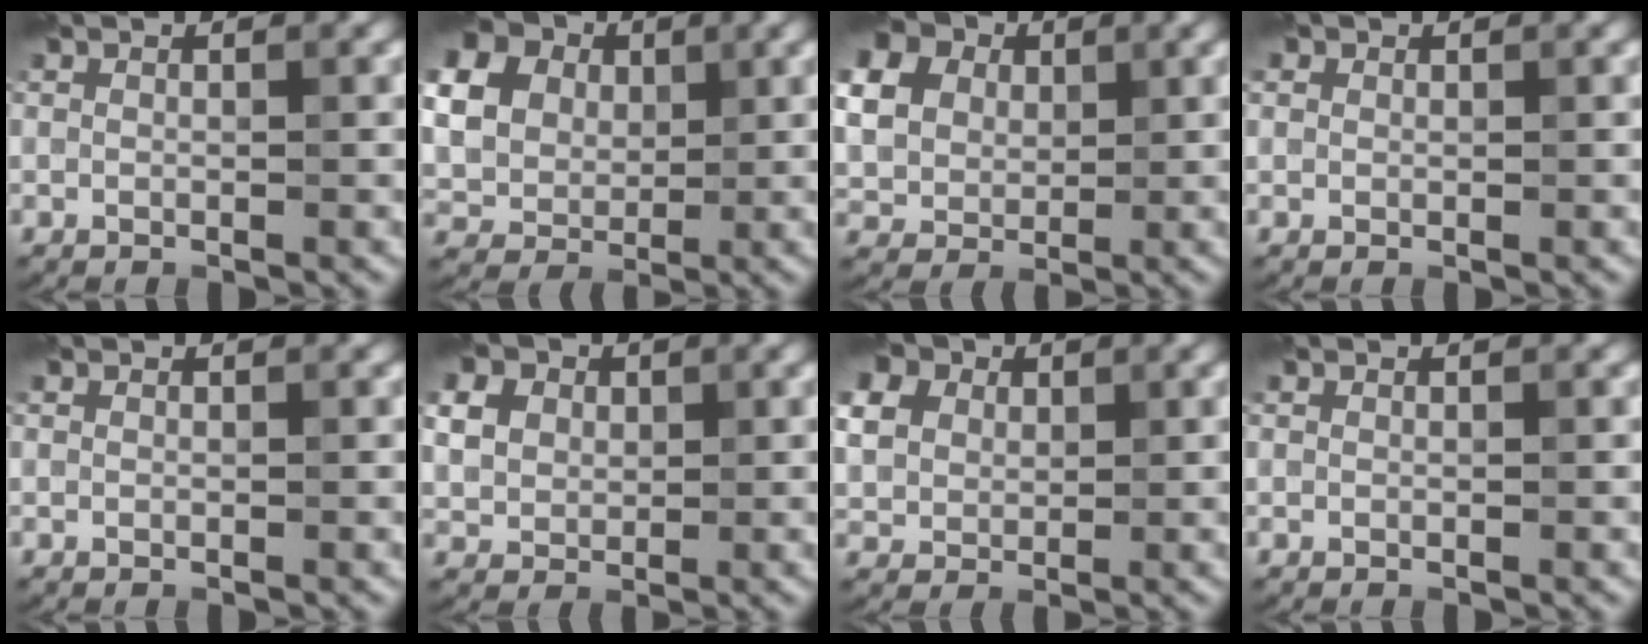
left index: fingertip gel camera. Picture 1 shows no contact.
{"total": 14.1, "force": [4.0, 11.8, 6.5], "torque": [-0.177, 0.016, 0.062]}
{"total": 11.7, "force": [3.9, 9.4, 5.7], "torque": [-0.154, 0.024, 0.072]}
{"total": 0.9, "force": [0.4, 0.7, 0.1], "torque": [0.001, -0.002, 0.003]}
{"total": 0.0}
{"total": 8.7, "force": [3.4, 6.6, 4.5], "torque": [-0.113, 0.027, 0.050]}
{"total": 10.3, "force": [4.1, 7.8, 5.3], "torque": [-0.129, 0.030, 0.065]}
{"total": 0.0}